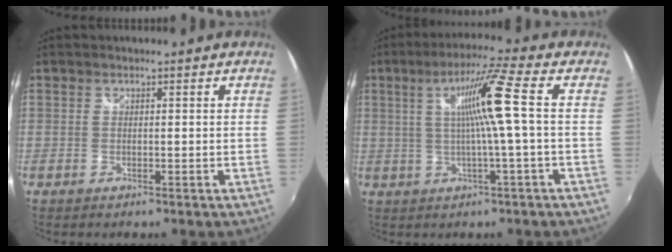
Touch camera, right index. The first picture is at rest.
{"total": 9.6, "force": [0.9, -1.4, 9.4], "torque": [-0.165, 0.005, 0.019]}